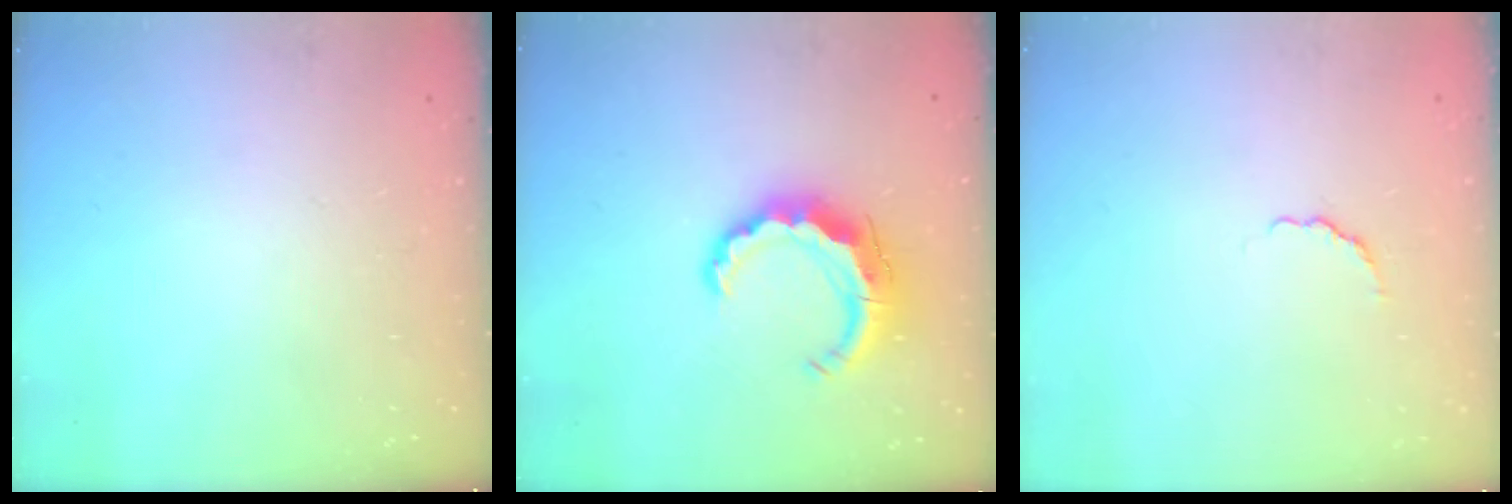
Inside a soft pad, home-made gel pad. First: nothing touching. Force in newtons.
{"total": 8.9, "press": 8.8, "slide": 1.1}
{"total": 1.8, "press": 1.6, "slide": 0.8}